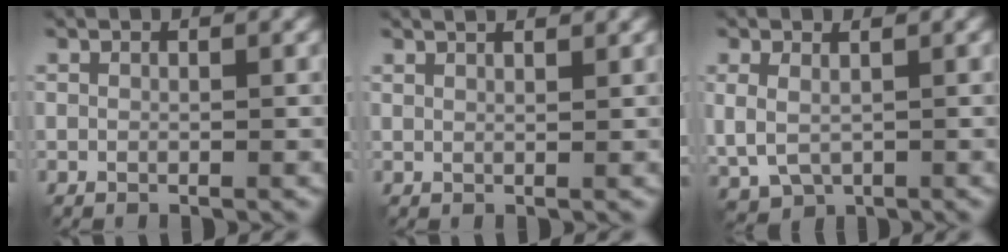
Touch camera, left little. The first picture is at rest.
{"total": 3.5, "force": [2.4, 1.4, 2.2], "torque": [-0.014, 0.028, 0.004]}
{"total": 3.2, "force": [0.6, 1.9, 2.5], "torque": [-0.055, -0.006, 0.013]}